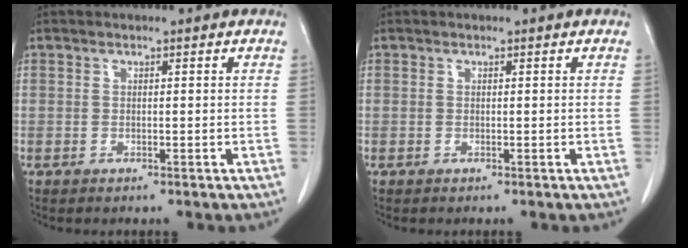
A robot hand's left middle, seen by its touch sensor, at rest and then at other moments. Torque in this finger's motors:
{"motor_torque": [0.00, 0.01, 0.00, 0.00]}